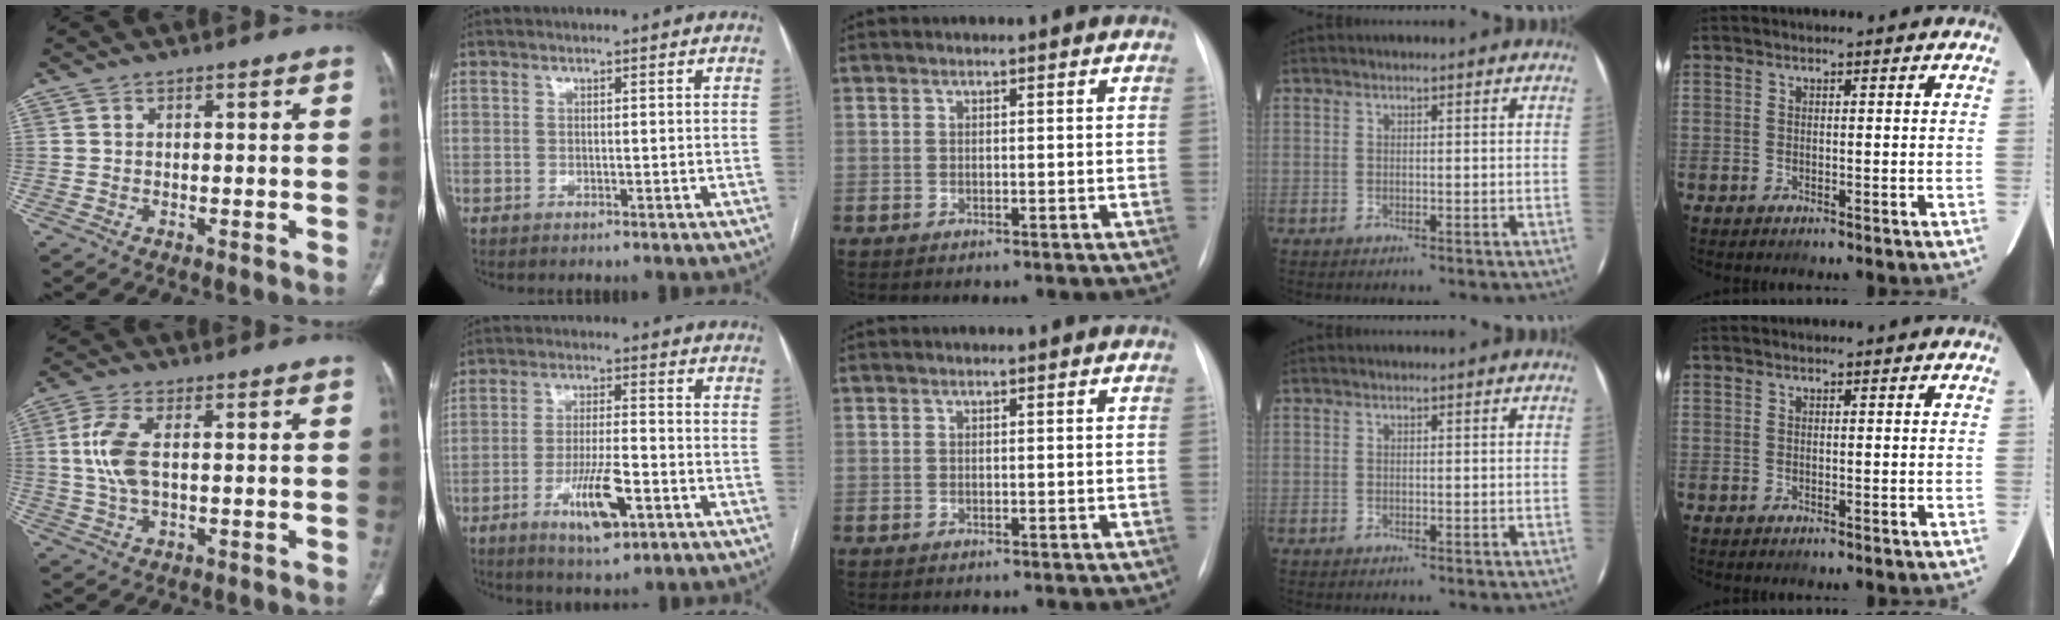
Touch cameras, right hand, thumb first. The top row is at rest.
{"thumb": {"total": 7.4, "force": [0.7, 3.5, 6.5], "torque": [-0.157, 0.002, 0.013]}, "index": {"total": 8.9, "force": [-4.0, 2.0, 7.7], "torque": [-0.144, -0.007, -0.061]}}